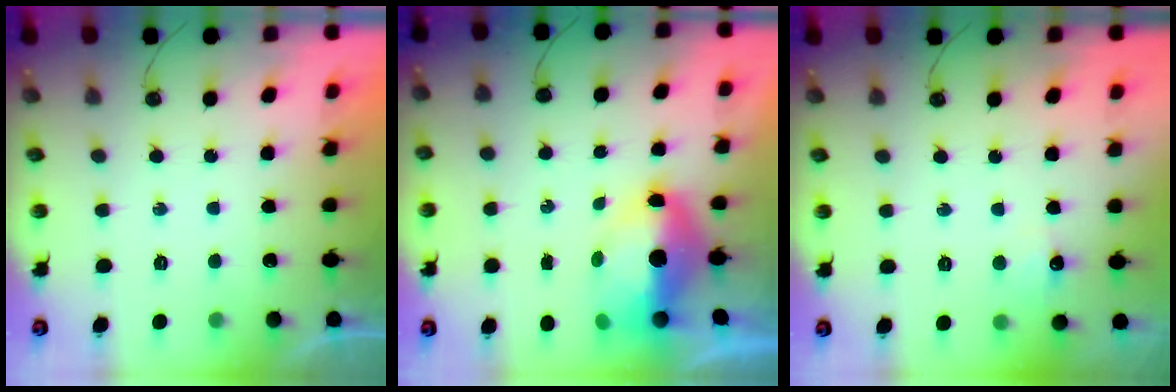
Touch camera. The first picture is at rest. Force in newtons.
{"total": 10.1, "press": 10.1, "slide": 1.3}
{"total": 5.2, "press": 5.2, "slide": 0.7}